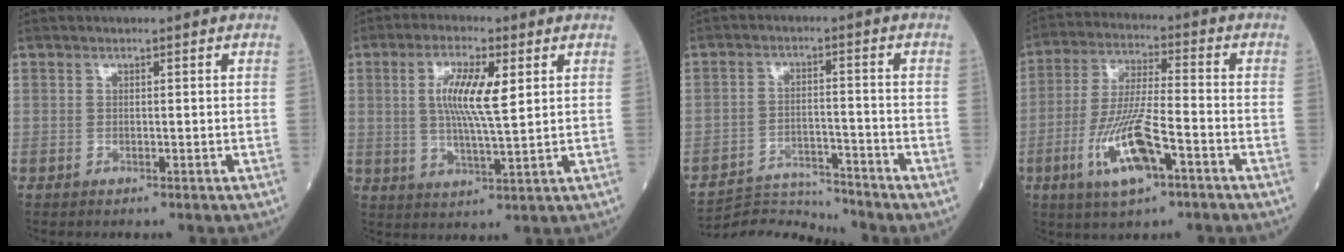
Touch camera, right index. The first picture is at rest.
{"total": 8.1, "force": [2.1, 1.2, 7.7], "torque": [-0.149, 0.004, 0.039]}
{"total": 7.0, "force": [-6.7, -0.9, -1.5], "torque": [0.024, 0.004, -0.119]}
{"total": 11.7, "force": [-5.1, 2.2, 10.4], "torque": [-0.210, -0.012, -0.093]}